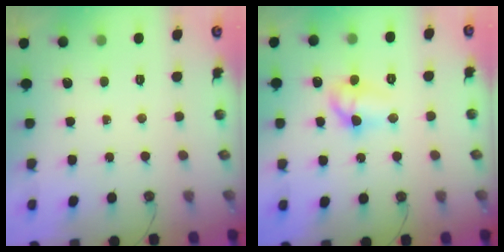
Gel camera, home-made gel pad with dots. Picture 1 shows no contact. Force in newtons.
{"total": 9.4, "press": 9.3, "slide": 1.0}